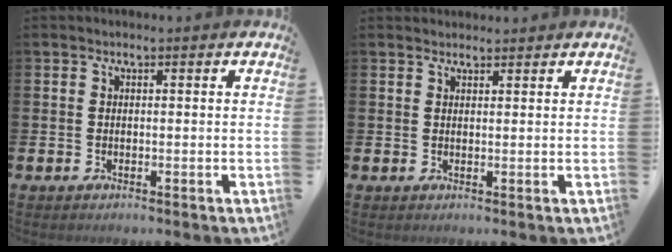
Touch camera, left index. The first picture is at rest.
{"total": 1.5, "force": [1.4, 0.3, 0.0], "torque": [0.009, -0.005, 0.024]}